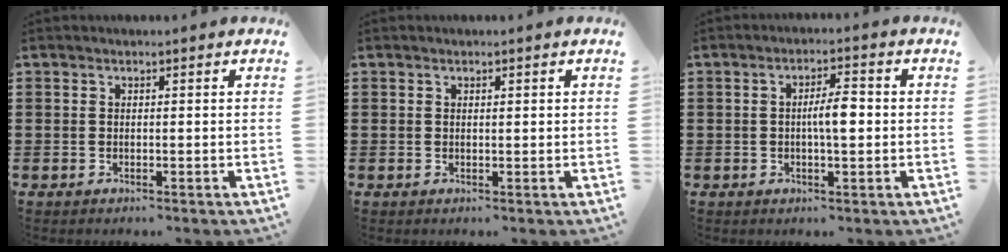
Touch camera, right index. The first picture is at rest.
{"total": 0.5, "force": [0.2, 0.2, 0.4], "torque": [-0.009, 0.001, 0.005]}
{"total": 4.6, "force": [-0.1, 1.2, 4.4], "torque": [-0.079, 0.003, -0.005]}